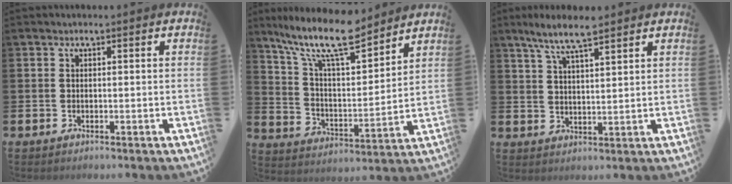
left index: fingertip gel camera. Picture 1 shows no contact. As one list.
[{"total": 12.6, "force": [10.6, 2.8, 6.3], "torque": [-0.141, -0.057, 0.184]}, {"total": 7.0, "force": [5.9, 1.0, 3.5], "torque": [-0.076, -0.016, 0.104]}]